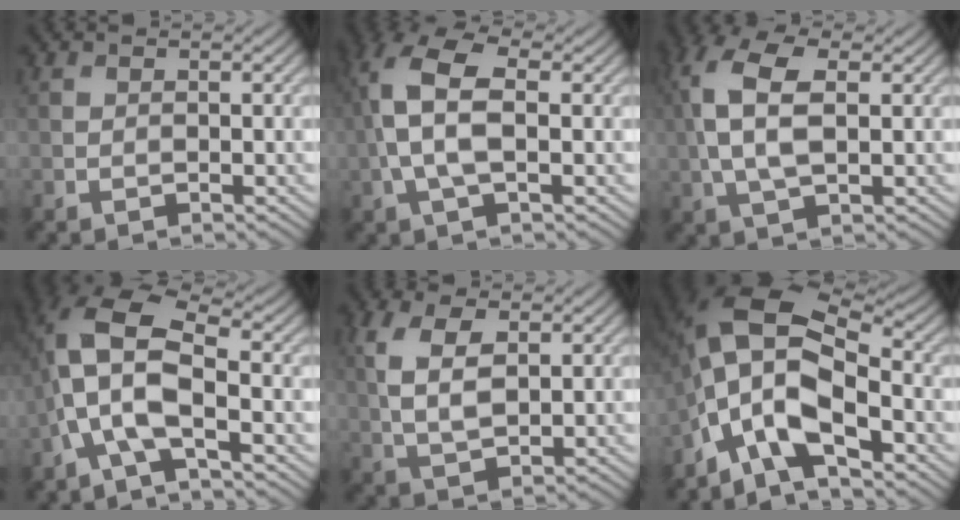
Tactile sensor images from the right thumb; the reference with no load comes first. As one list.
[{"total": 8.9, "force": [0.3, 4.2, 7.8], "torque": [-0.182, 0.022, -0.003]}, {"total": 9.5, "force": [1.3, 4.7, 8.2], "torque": [-0.199, 0.016, 0.019]}, {"total": 9.3, "force": [-1.8, 3.5, 8.4], "torque": [-0.185, 0.021, -0.052]}, {"total": 6.3, "force": [1.7, 3.3, 5.2], "torque": [-0.120, 0.004, 0.034]}, {"total": 13.1, "force": [-4.3, 6.0, 10.8], "torque": [-0.210, 0.002, -0.094]}]